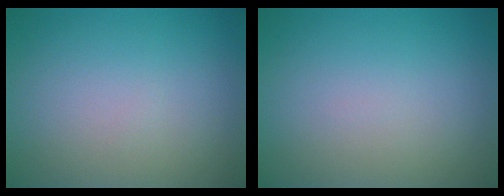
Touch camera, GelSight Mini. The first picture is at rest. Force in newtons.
{"total": 0.0}